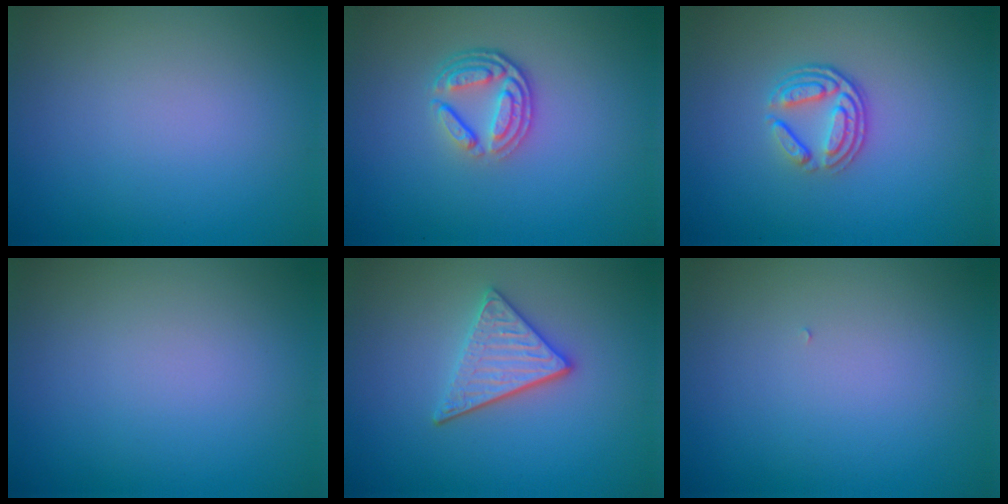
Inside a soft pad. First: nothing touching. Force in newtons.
{"total": 3.8, "press": 2.8, "slide": 2.6}
{"total": 3.6, "press": 2.6, "slide": 2.6}
{"total": 0.0}
{"total": 3.5, "press": 3.0, "slide": 1.8}
{"total": 0.0}